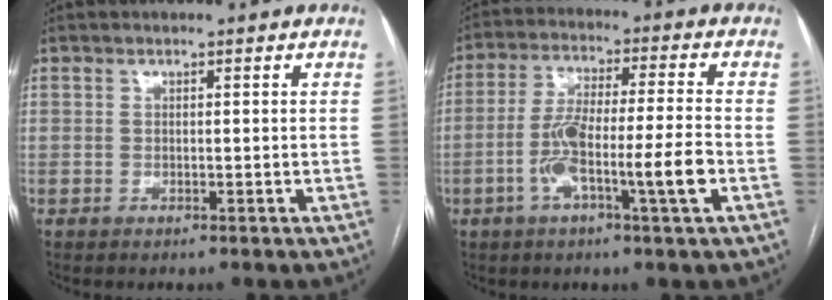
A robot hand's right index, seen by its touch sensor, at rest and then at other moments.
{"total": 11.2, "force": [-3.6, 0.3, 10.6], "torque": [-0.196, 0.005, -0.067]}